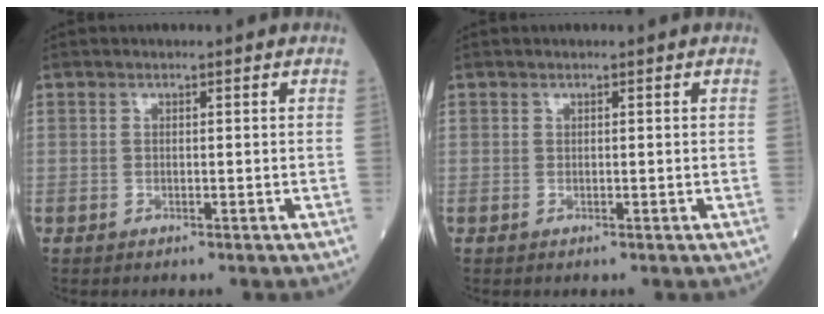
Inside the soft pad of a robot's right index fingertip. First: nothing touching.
{"total": 0.0}